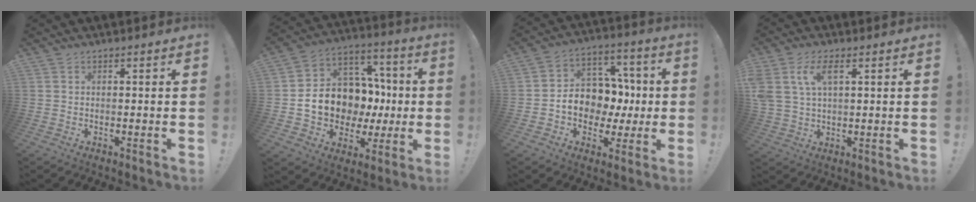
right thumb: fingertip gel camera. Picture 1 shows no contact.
{"total": 15.6, "force": [-1.0, 12.9, 8.8], "torque": [-0.138, 0.005, 0.014]}
{"total": 12.5, "force": [-1.8, 10.9, 5.7], "torque": [-0.065, 0.013, -0.014]}
{"total": 8.6, "force": [3.4, 4.6, 6.4], "torque": [-0.143, -0.001, 0.062]}